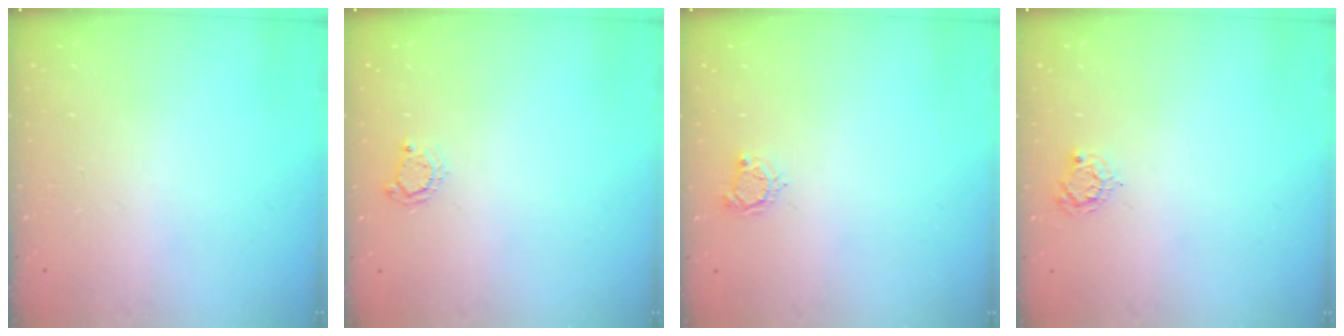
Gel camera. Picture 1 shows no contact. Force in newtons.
{"total": 4.0, "press": 3.9, "slide": 0.5}
{"total": 4.1, "press": 4.0, "slide": 0.4}
{"total": 4.8, "press": 4.7, "slide": 0.4}